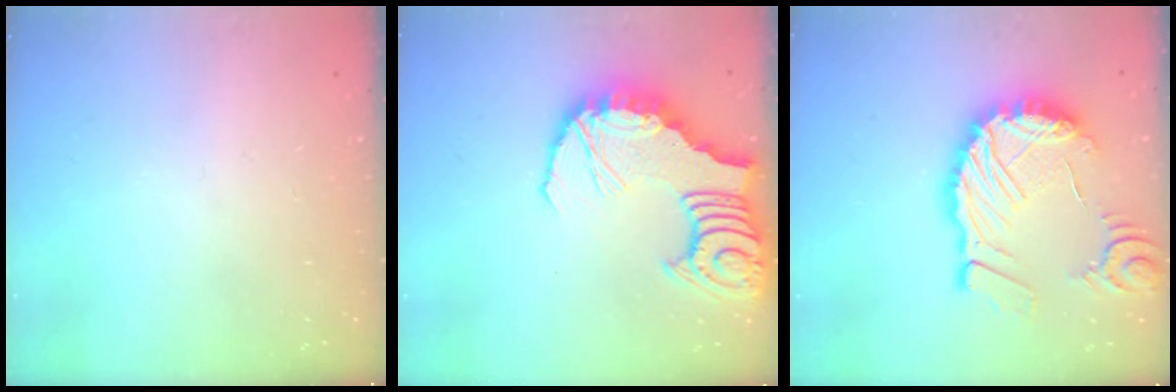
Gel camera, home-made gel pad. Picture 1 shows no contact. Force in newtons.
{"total": 18.2, "press": 18.1, "slide": 2.2}
{"total": 15.4, "press": 15.3, "slide": 1.8}